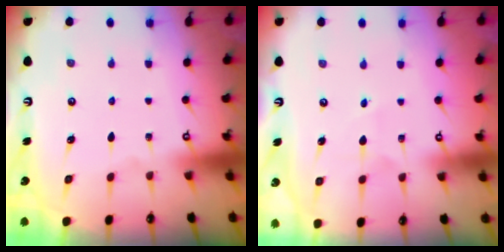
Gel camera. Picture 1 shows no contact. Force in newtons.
{"total": 4.3, "press": 4.3, "slide": 0.5}